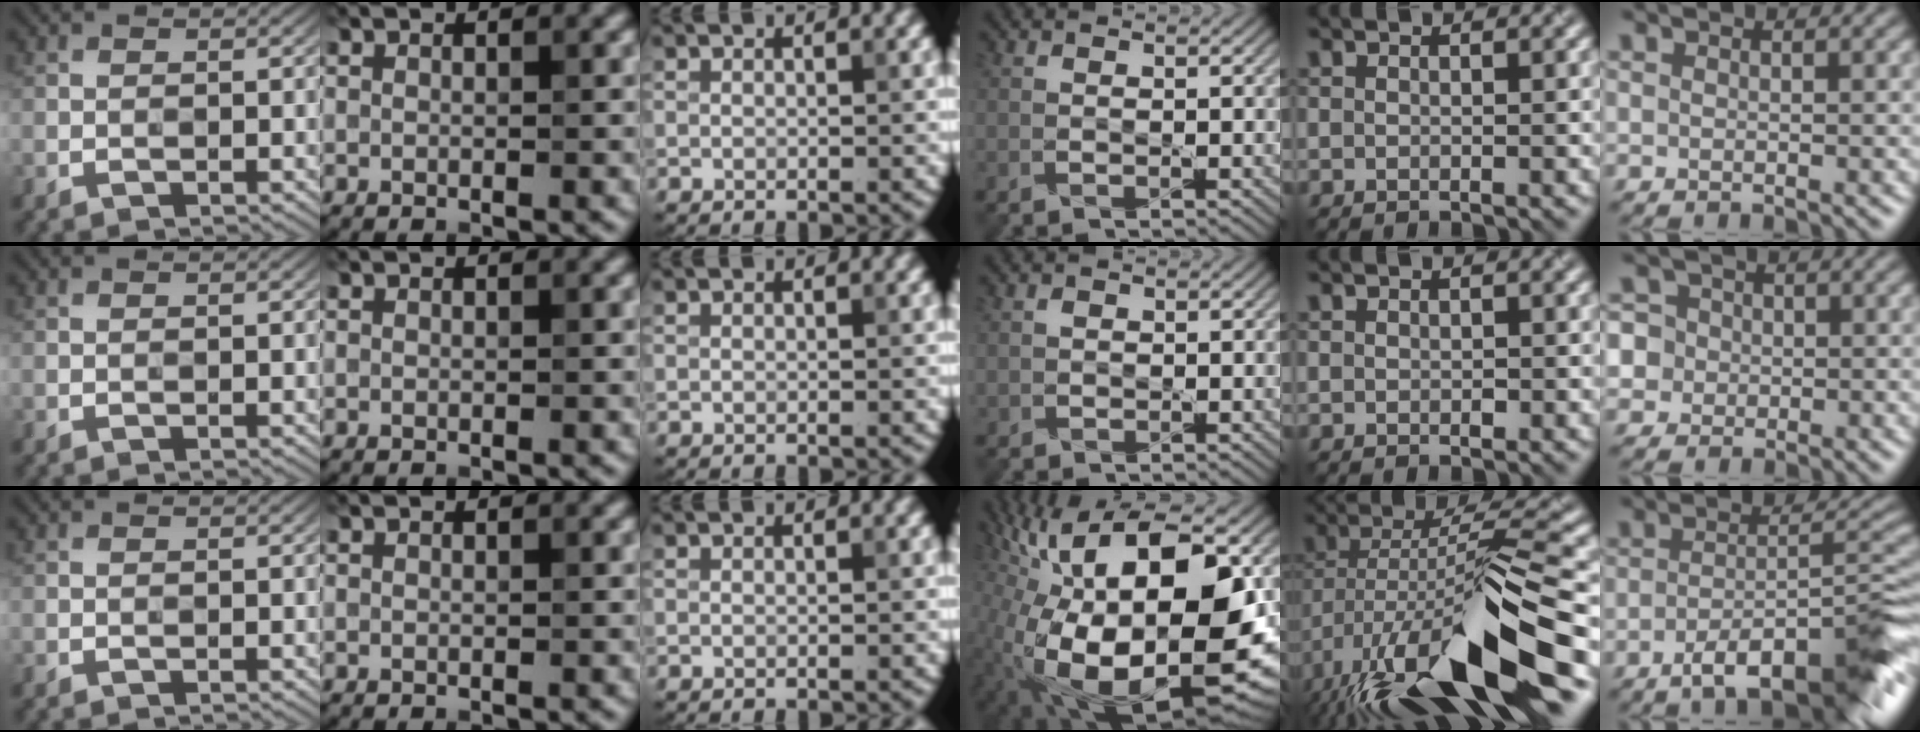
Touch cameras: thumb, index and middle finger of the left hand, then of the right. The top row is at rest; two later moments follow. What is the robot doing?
{"motion": "shake", "object": "box of matches"}